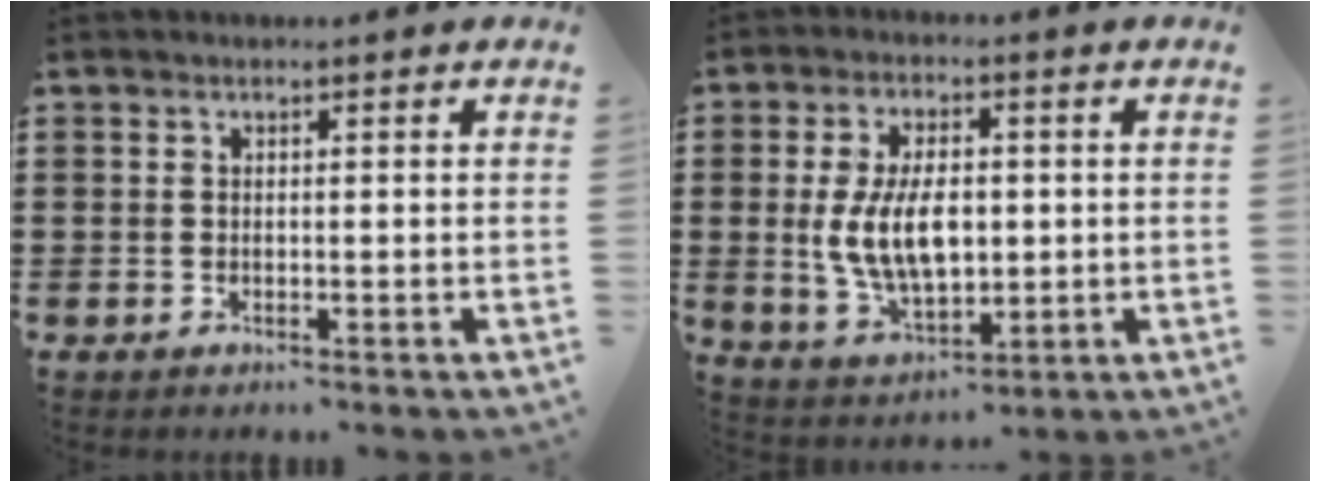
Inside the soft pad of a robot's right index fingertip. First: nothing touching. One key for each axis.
{"total": 9.3, "fx": 0.3, "fy": 5.2, "fz": 7.7, "tx": -0.150, "ty": 0.002, "tz": 0.001}